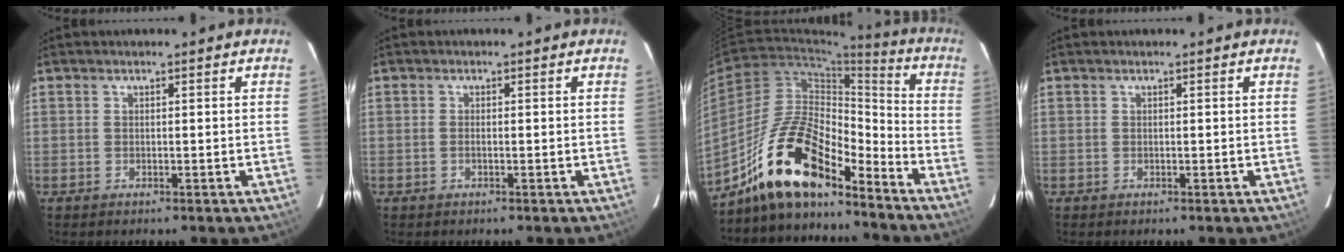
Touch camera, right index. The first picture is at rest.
{"total": 0.8, "force": [-0.3, 0.3, 0.7], "torque": [-0.016, 0.001, -0.006]}
{"total": 17.5, "force": [-13.4, 5.7, 9.8], "torque": [-0.185, 0.012, -0.249]}
{"total": 0.0}